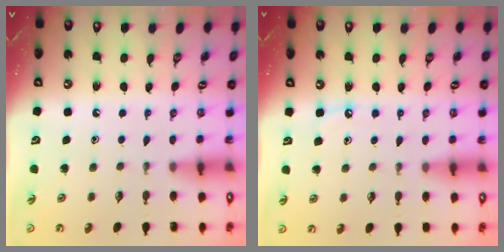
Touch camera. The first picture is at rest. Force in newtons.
{"total": 4.4, "press": 4.4, "slide": 0.6}